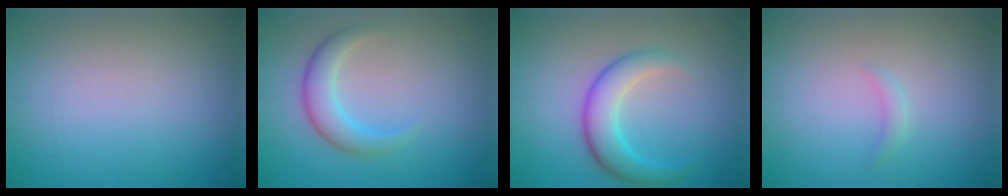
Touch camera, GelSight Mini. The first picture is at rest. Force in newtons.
{"total": 3.0, "press": 3.0, "slide": 0.1}
{"total": 4.2, "press": 4.2, "slide": 0.1}
{"total": 0.8, "press": 0.8, "slide": 0.1}